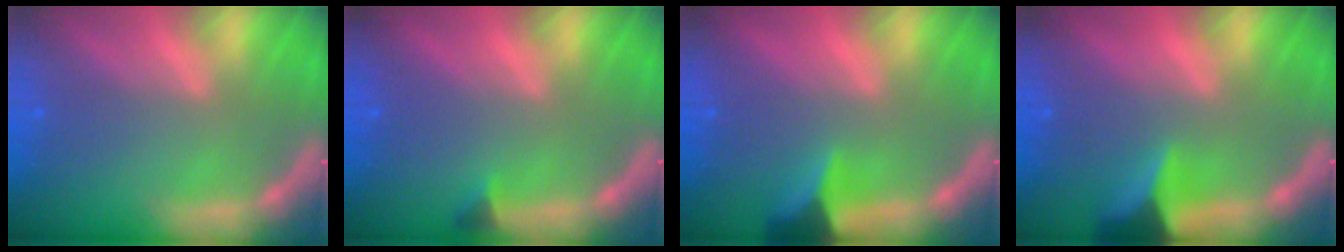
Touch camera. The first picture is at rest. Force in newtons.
{"total": 0.9}
{"total": 4.0}
{"total": 5.0}